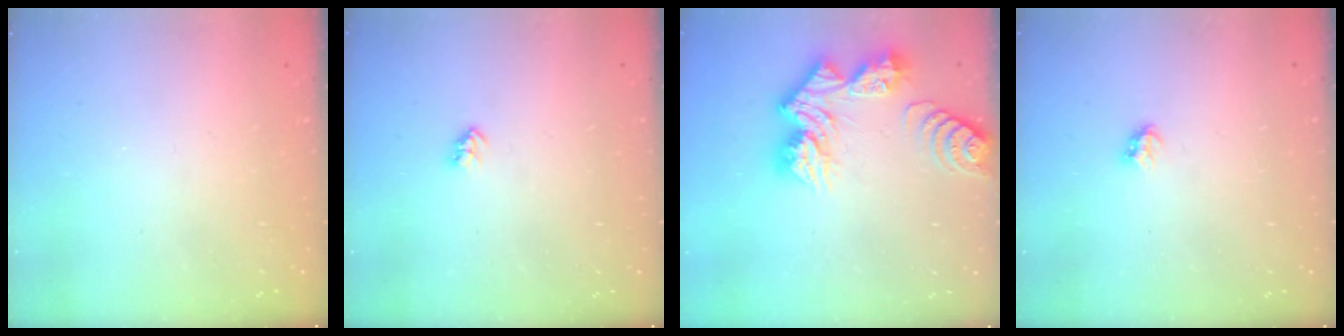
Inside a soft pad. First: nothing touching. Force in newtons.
{"total": 2.6, "press": 2.6, "slide": 0.4}
{"total": 14.7, "press": 14.7, "slide": 1.3}
{"total": 2.8, "press": 2.8, "slide": 0.5}